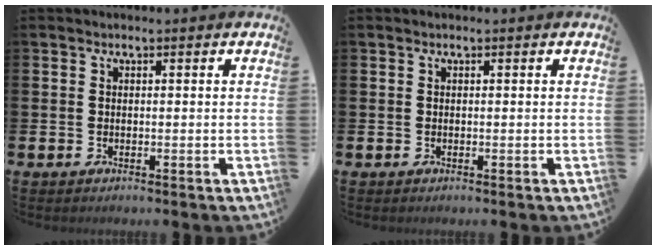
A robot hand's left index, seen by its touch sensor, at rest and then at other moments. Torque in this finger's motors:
{"motor_torque": [0.00, 0.02, -0.01, 0.00]}